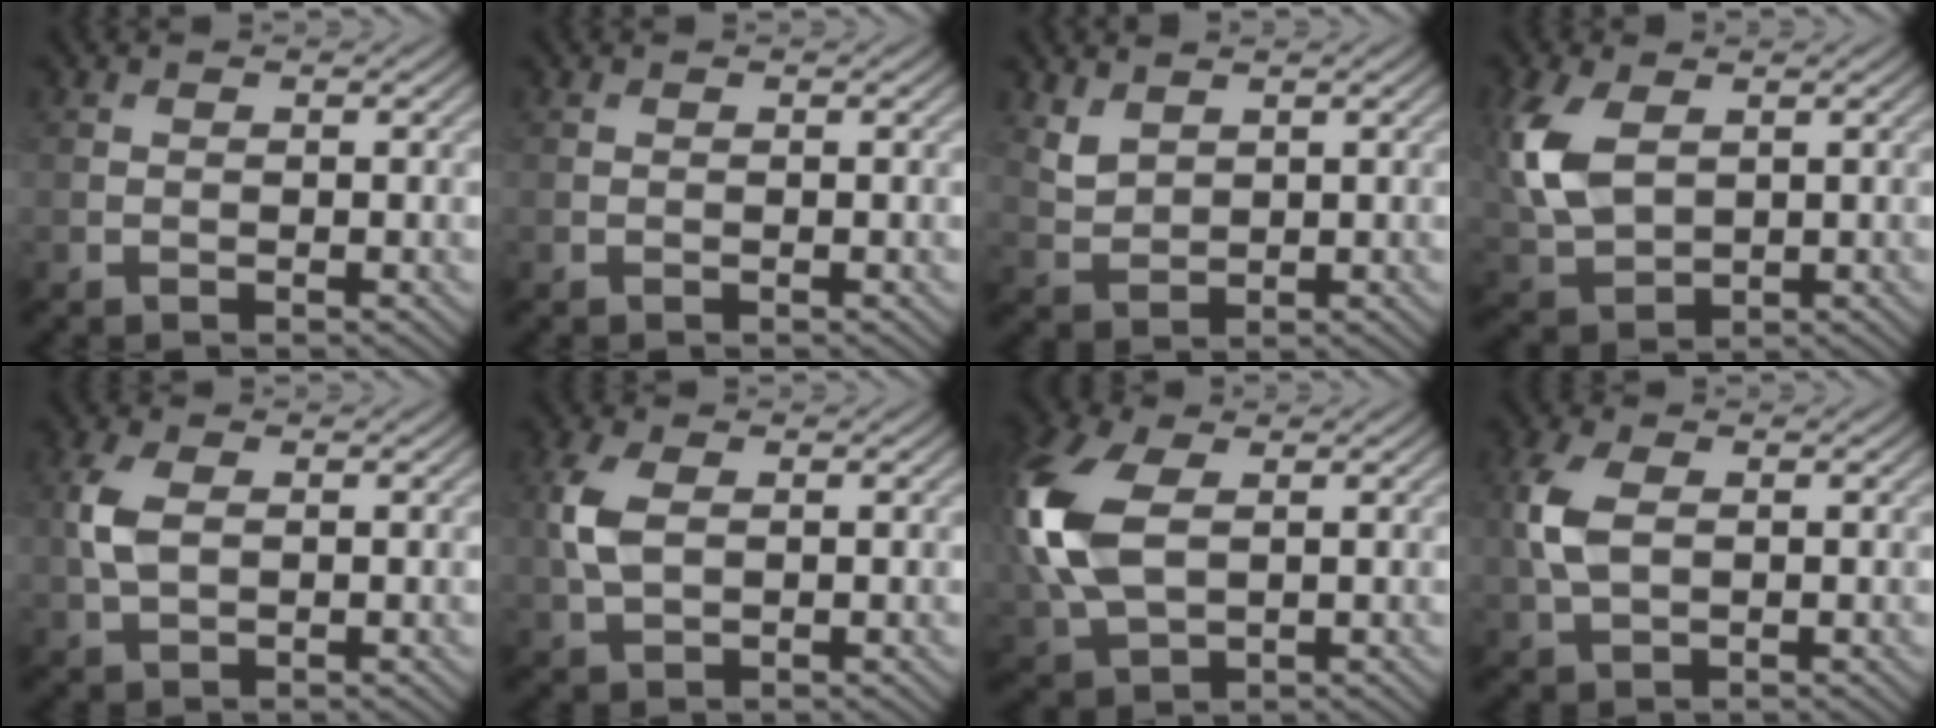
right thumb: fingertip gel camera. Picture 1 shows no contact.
{"total": 0.0}
{"total": 2.9, "force": [2.0, 1.6, 1.4], "torque": [-0.039, -0.004, 0.049]}
{"total": 8.9, "force": [2.1, 5.7, 6.6], "torque": [-0.200, 0.002, 0.047]}
{"total": 4.0, "force": [0.5, 2.3, 3.2], "torque": [-0.089, 0.004, 0.010]}
{"total": 4.6, "force": [0.7, 2.7, 3.6], "torque": [-0.102, 0.005, 0.014]}
{"total": 13.3, "force": [1.5, 8.4, 10.2], "torque": [-0.303, 0.004, 0.032]}
{"total": 5.1, "force": [0.6, 3.0, 4.0], "torque": [-0.114, 0.006, 0.012]}